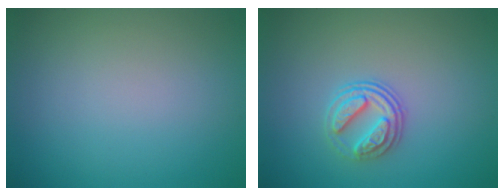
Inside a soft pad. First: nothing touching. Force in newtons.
{"total": 2.9, "press": 2.6, "slide": 1.3}